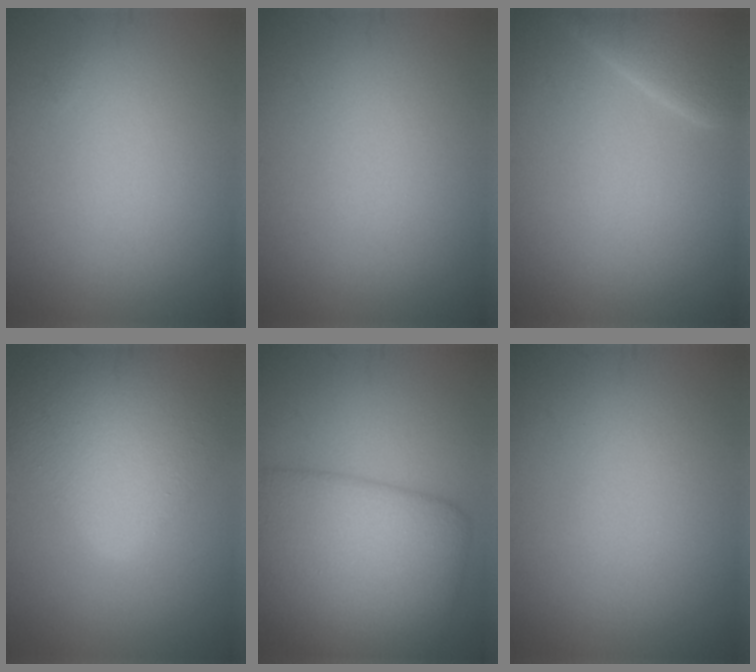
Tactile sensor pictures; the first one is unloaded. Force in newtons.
{"total": 0.0}
{"total": 4.4, "press": 4.4, "slide": 0.6}
{"total": 8.3, "press": 8.3, "slide": 0.3}
{"total": 9.6, "press": 9.6, "slide": 0.3}
{"total": 0.0}